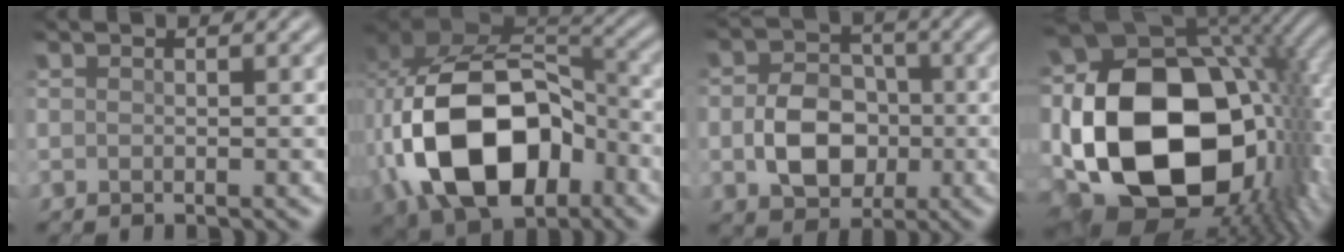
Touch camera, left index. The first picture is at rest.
{"total": 13.9, "force": [-3.2, 9.0, 10.2], "torque": [-0.197, -0.007, -0.060]}
{"total": 5.7, "force": [-1.2, 4.1, 3.7], "torque": [-0.072, 0.001, -0.016]}
{"total": 20.5, "force": [-0.2, 13.5, 15.5], "torque": [-0.332, -0.028, 0.029]}